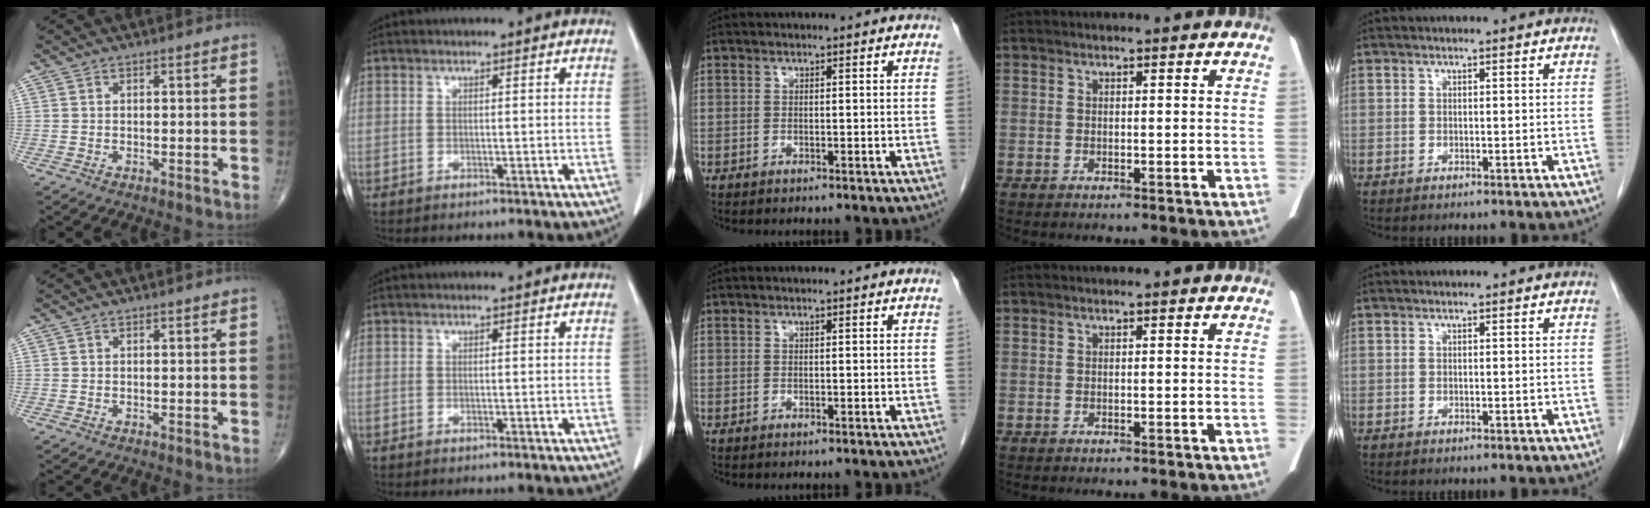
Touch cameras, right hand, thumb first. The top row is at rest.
{}